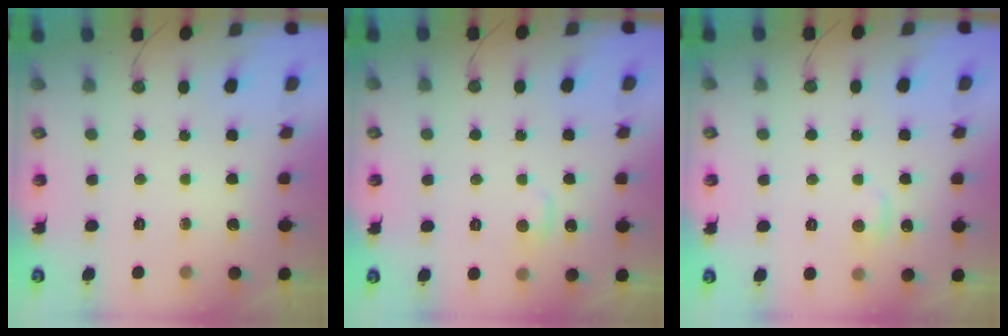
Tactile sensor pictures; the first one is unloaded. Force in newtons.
{"total": 0.9, "press": 0.6, "slide": 0.7}
{"total": 0.9, "press": 0.6, "slide": 0.7}